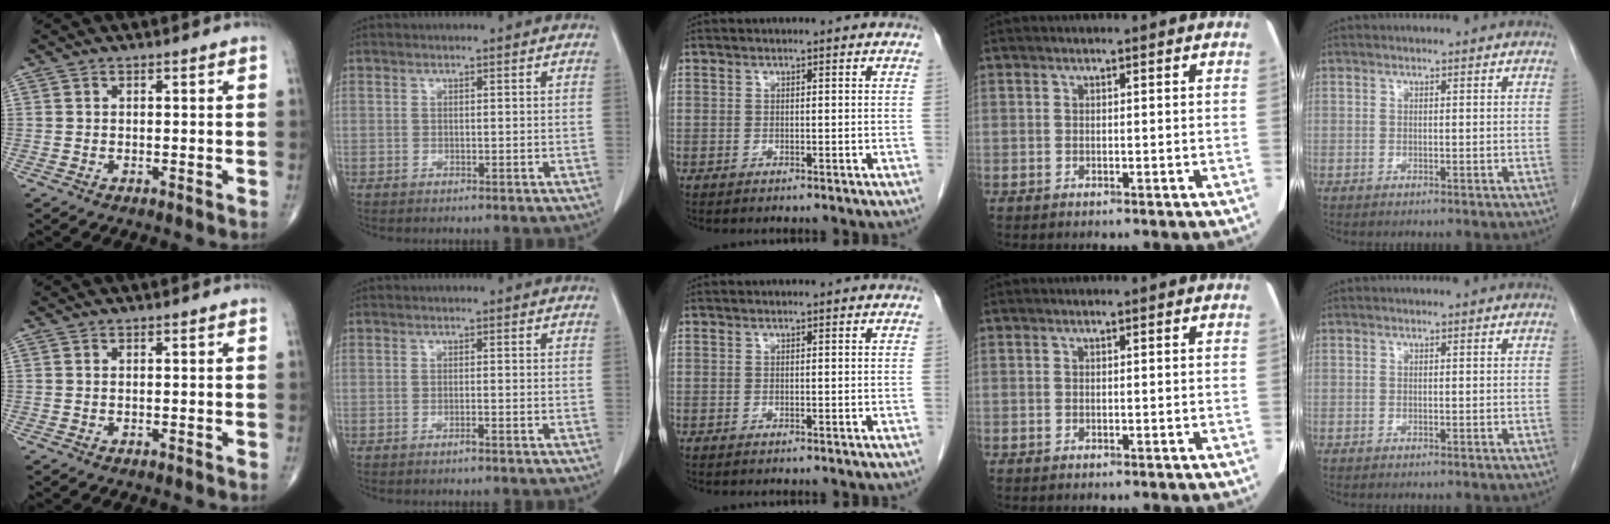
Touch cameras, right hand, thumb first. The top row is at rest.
{"index": {"total": 0.8, "force": [-0.5, -0.1, 0.5], "torque": [-0.012, 0.000, -0.010]}}